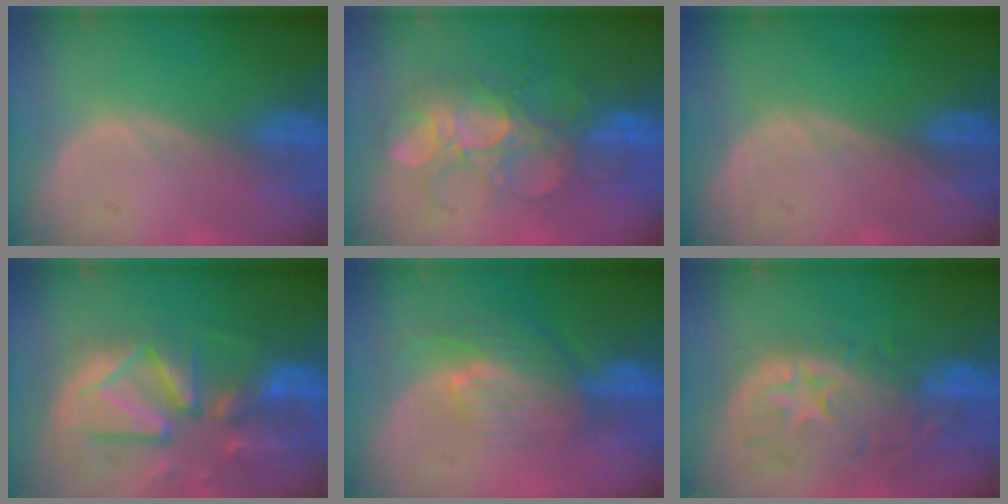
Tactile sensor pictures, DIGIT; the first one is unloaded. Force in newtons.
{"total": 9.0, "press": 8.8, "slide": 2.0}
{"total": 0.0}
{"total": 13.2, "press": 11.4, "slide": 6.6}
{"total": 8.2, "press": 7.3, "slide": 3.7}
{"total": 11.1, "press": 9.8, "slide": 5.1}